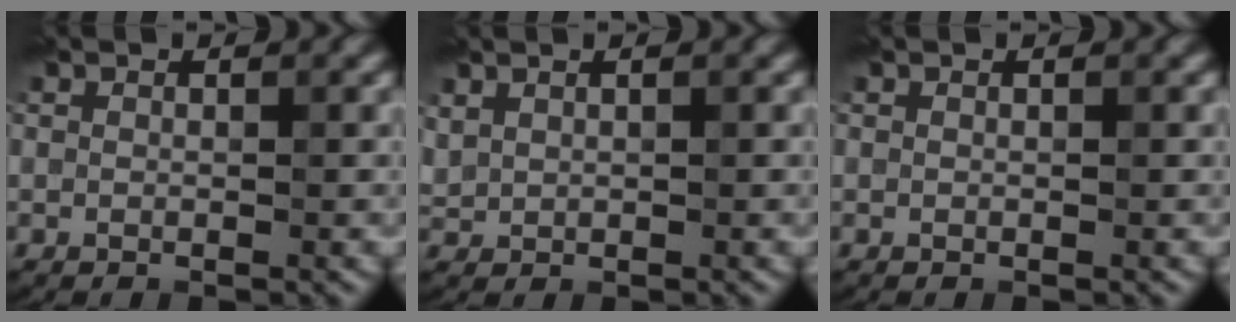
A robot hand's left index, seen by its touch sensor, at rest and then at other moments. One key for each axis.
{"total": 0.9, "fx": 0.8, "fy": 0.3, "fz": 0.2, "tx": -0.008, "ty": 0.003, "tz": 0.021}
{"total": 0.0}